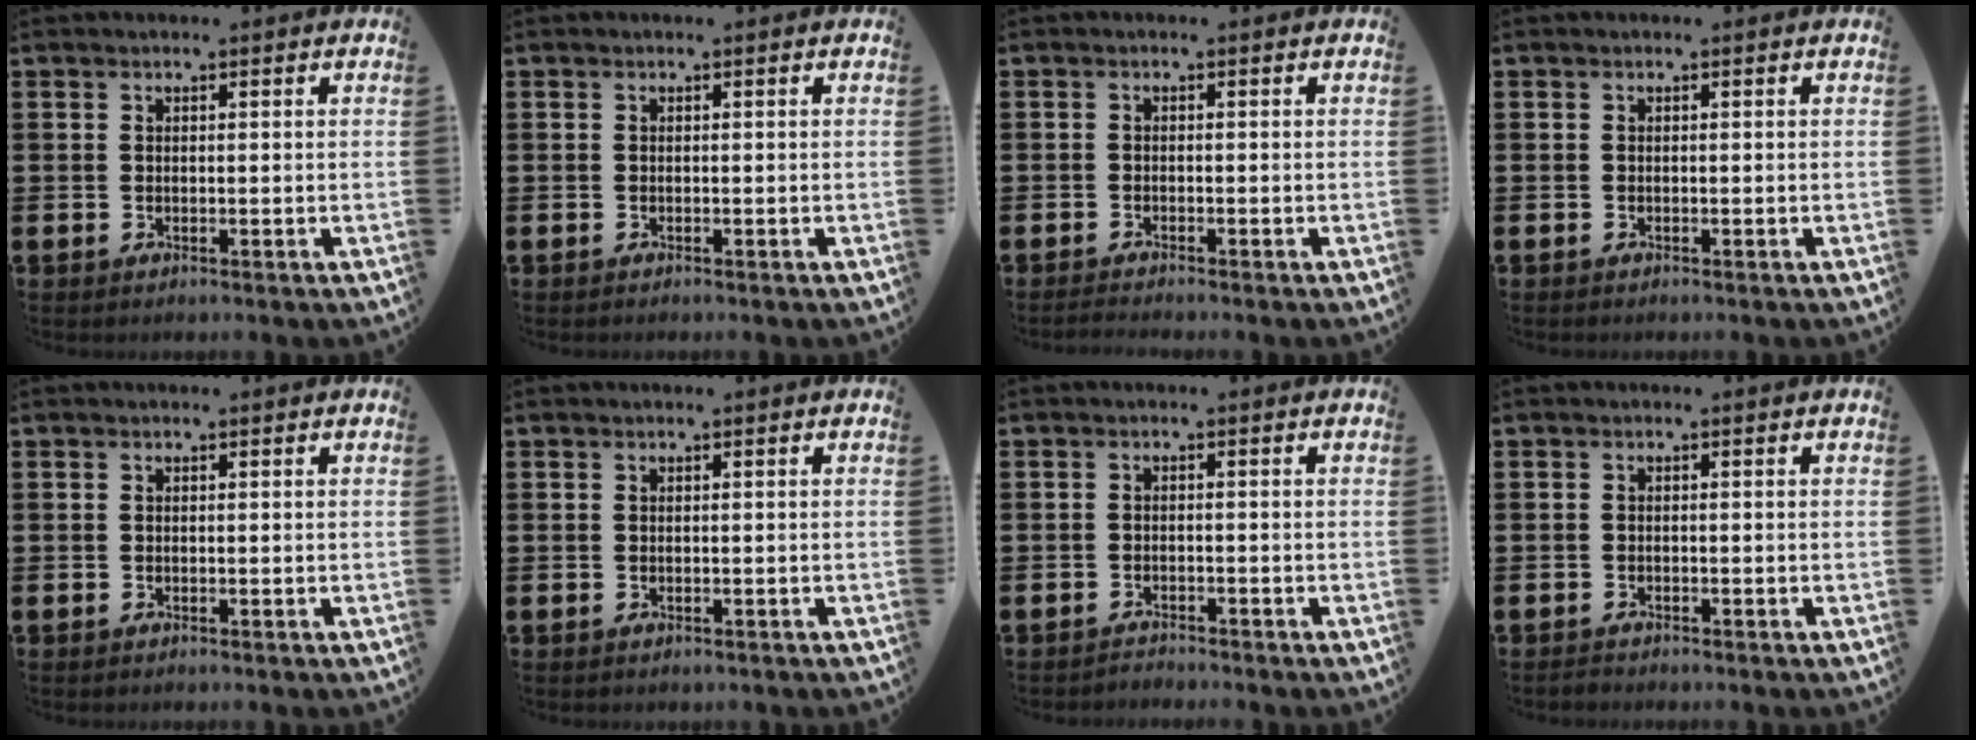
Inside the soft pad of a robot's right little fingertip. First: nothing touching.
{"total": 0.0}
{"total": 0.8, "force": [-0.7, -0.1, 0.2], "torque": [-0.004, -0.002, -0.015]}
{"total": 0.0}
{"total": 0.0}
{"total": 0.0}
{"total": 1.3, "force": [-1.2, 0.0, -0.2], "torque": [0.000, 0.005, -0.027]}
{"total": 0.5, "force": [-0.5, 0.2, 0.1], "torque": [-0.004, -0.001, -0.011]}